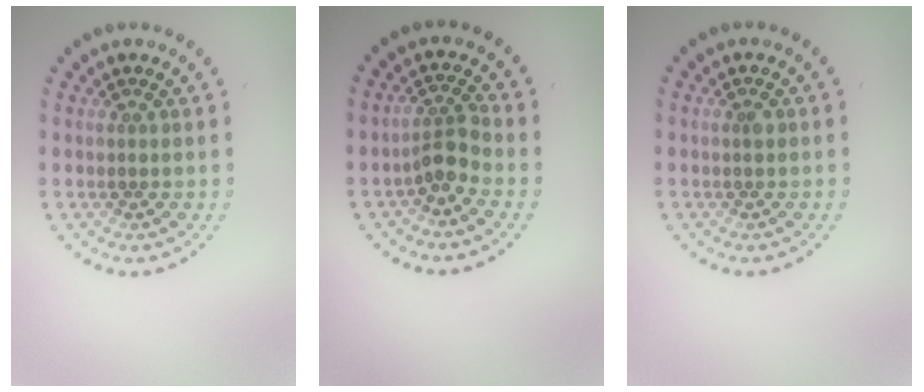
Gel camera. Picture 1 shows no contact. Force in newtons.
{"total": 2.3, "press": 1.8, "slide": 1.5}
{"total": 0.7, "press": 0.6, "slide": 0.2}